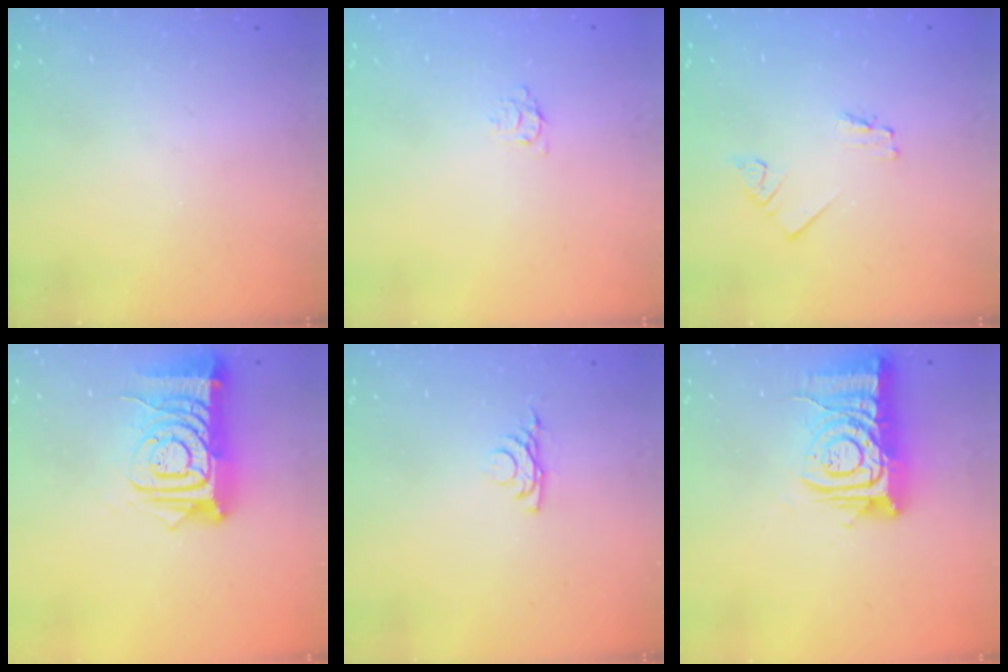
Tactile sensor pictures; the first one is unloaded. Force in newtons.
{"total": 3.6, "press": 3.5, "slide": 0.4}
{"total": 1.7, "press": 1.7, "slide": 0.3}
{"total": 14.5, "press": 14.4, "slide": 1.6}
{"total": 4.3, "press": 4.2, "slide": 0.8}
{"total": 12.8, "press": 12.8, "slide": 1.4}